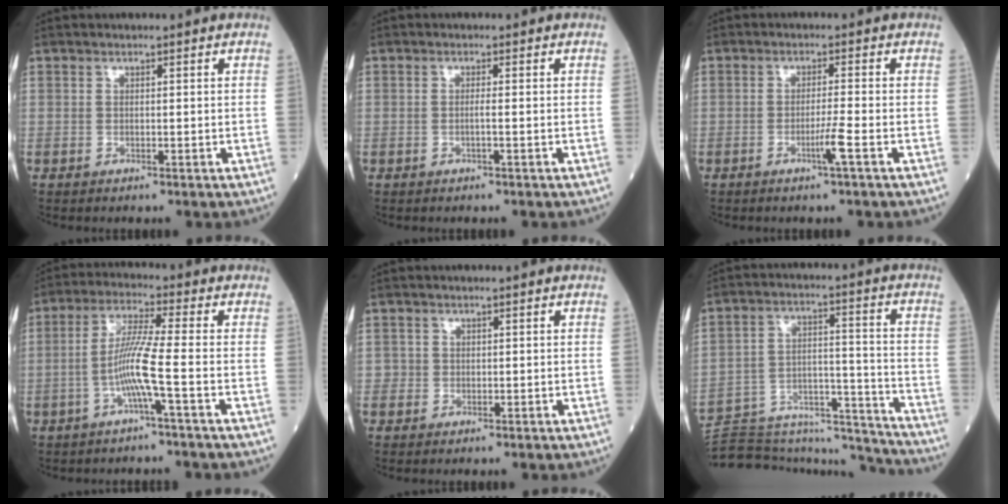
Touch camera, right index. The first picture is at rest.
{"total": 1.0, "force": [-0.3, -0.2, 1.0], "torque": [-0.019, 0.000, -0.006]}
{"total": 2.9, "force": [-1.3, -0.7, 2.5], "torque": [-0.049, -0.005, -0.026]}
{"total": 7.0, "force": [-2.1, -0.9, 6.6], "torque": [-0.135, 0.005, -0.045]}
{"total": 1.1, "force": [0.0, 1.1, 0.0], "torque": [0.008, 0.005, -0.004]}
{"total": 18.4, "force": [-18.0, 2.8, 2.7], "torque": [-0.046, 0.051, -0.262]}